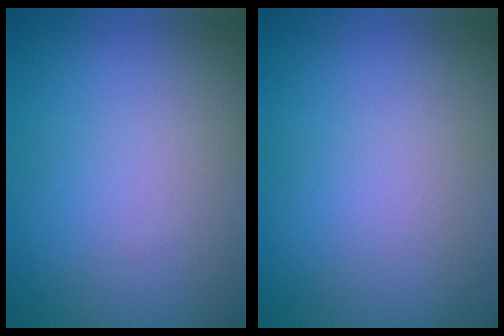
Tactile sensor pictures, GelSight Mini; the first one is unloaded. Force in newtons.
{"total": 0.0}